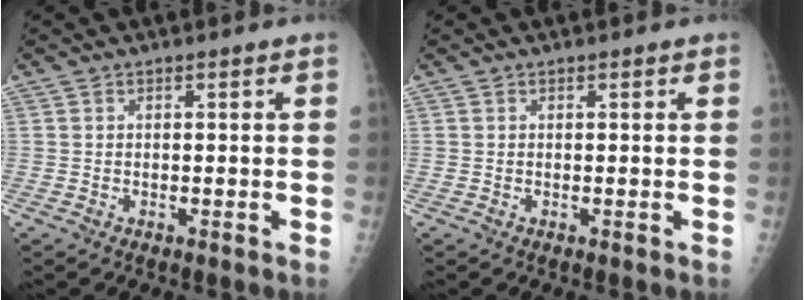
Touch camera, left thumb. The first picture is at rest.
{"total": 0.0}